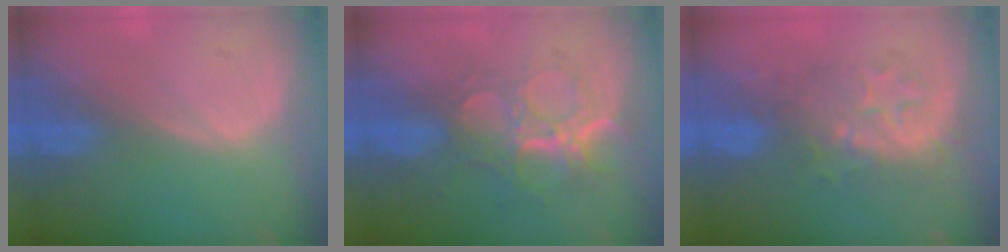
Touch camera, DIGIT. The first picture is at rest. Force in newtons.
{"total": 9.2, "press": 7.7, "slide": 5.0}
{"total": 8.3, "press": 7.8, "slide": 3.0}